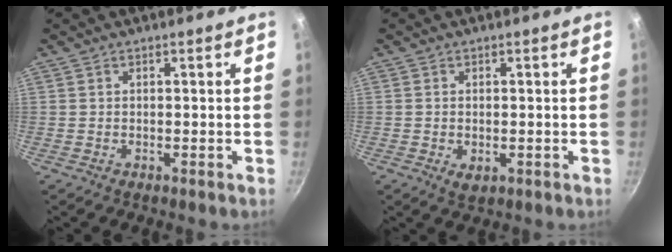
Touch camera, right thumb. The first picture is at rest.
{"total": 2.6, "force": [-0.5, 1.6, 2.0], "torque": [-0.031, -0.007, -0.005]}